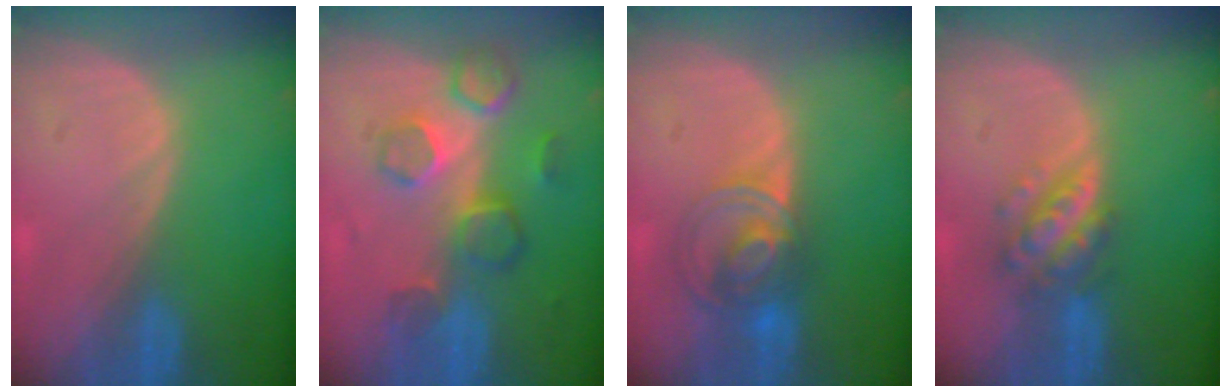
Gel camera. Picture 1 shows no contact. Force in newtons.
{"total": 8.6, "press": 7.5, "slide": 4.2}
{"total": 7.4, "press": 6.3, "slide": 3.9}
{"total": 6.0, "press": 5.3, "slide": 2.8}